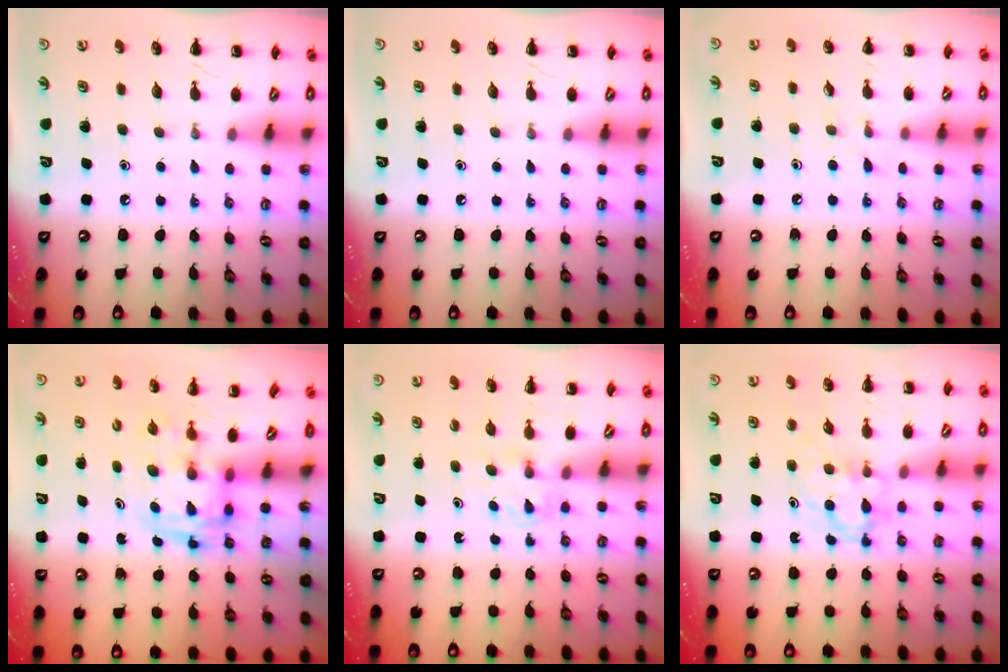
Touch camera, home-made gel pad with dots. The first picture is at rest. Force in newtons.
{"total": 0.0}
{"total": 4.8, "press": 4.4, "slide": 2.0}
{"total": 2.9, "press": 2.9, "slide": 0.5}
{"total": 2.7, "press": 2.5, "slide": 1.0}
{"total": 4.9, "press": 4.8, "slide": 0.9}